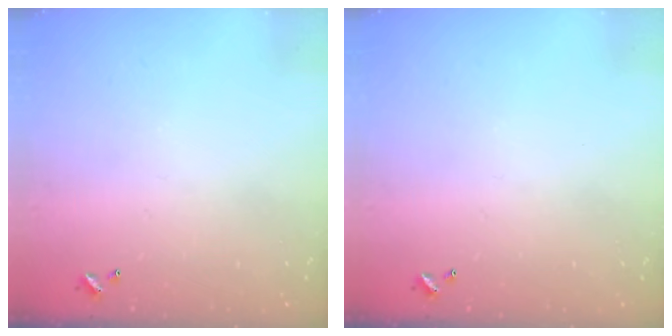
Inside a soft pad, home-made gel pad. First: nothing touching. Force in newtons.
{"total": 0.0}